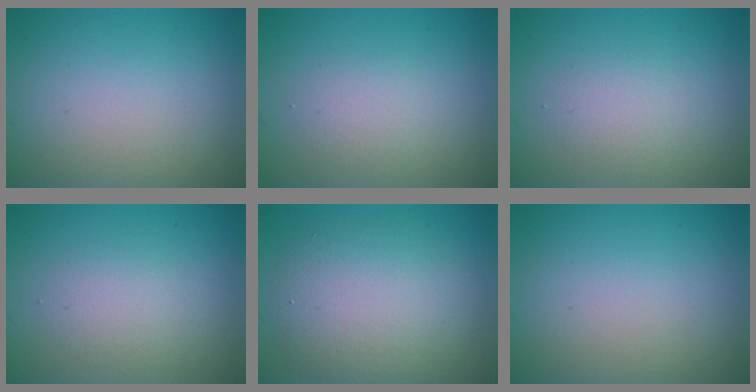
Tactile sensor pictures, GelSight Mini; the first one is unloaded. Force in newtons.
{"total": 1.9, "press": 1.8, "slide": 0.2}
{"total": 1.9, "press": 1.8, "slide": 0.2}
{"total": 2.2, "press": 2.1, "slide": 0.2}
{"total": 6.3, "press": 6.3, "slide": 0.2}
{"total": 0.0}